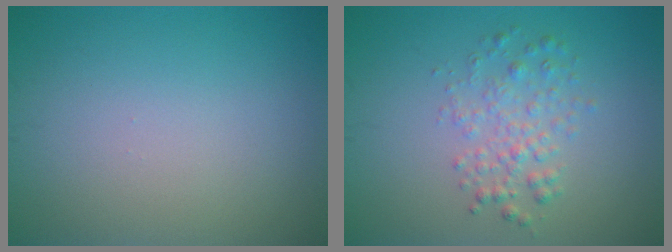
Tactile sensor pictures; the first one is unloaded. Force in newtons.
{"total": 2.5, "press": 2.5, "slide": 0.0}